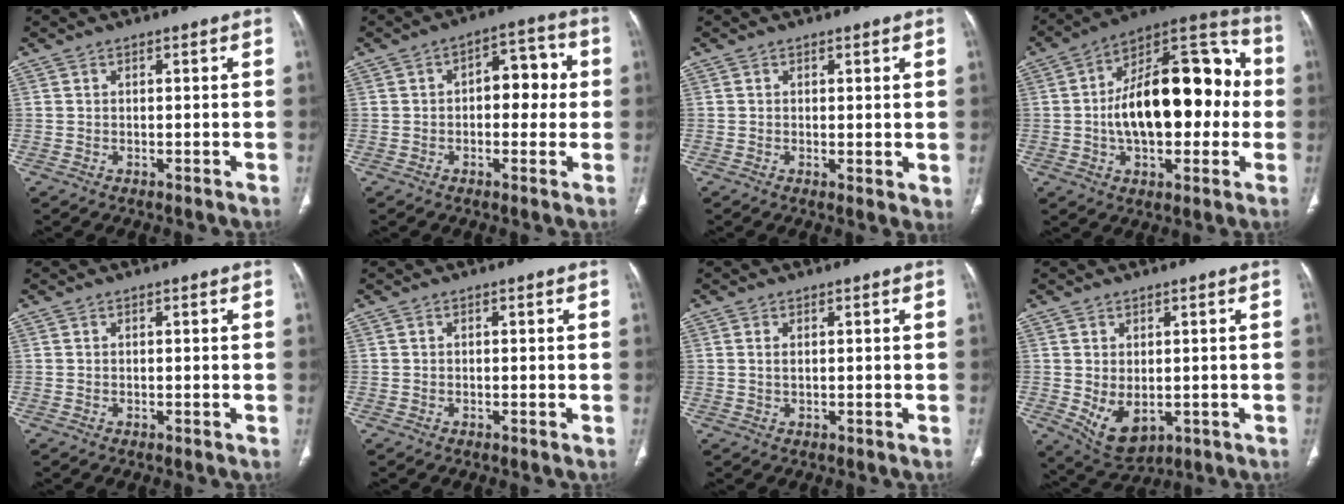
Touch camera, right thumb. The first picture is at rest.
{"total": 8.6, "force": [0.4, 5.1, 6.9], "torque": [-0.056, 0.026, 0.000]}
{"total": 2.3, "force": [0.4, 1.0, 2.1], "torque": [-0.036, -0.012, 0.005]}
{"total": 24.9, "force": [-0.2, 13.3, 21.1], "torque": [-0.302, 0.042, -0.006]}
{"total": 0.0}
{"total": 0.0}
{"total": 1.1, "force": [0.3, 0.5, 0.9], "torque": [-0.024, 0.002, 0.010]}
{"total": 7.3, "force": [-1.0, 4.7, 5.5], "torque": [-0.084, -0.011, 0.008]}